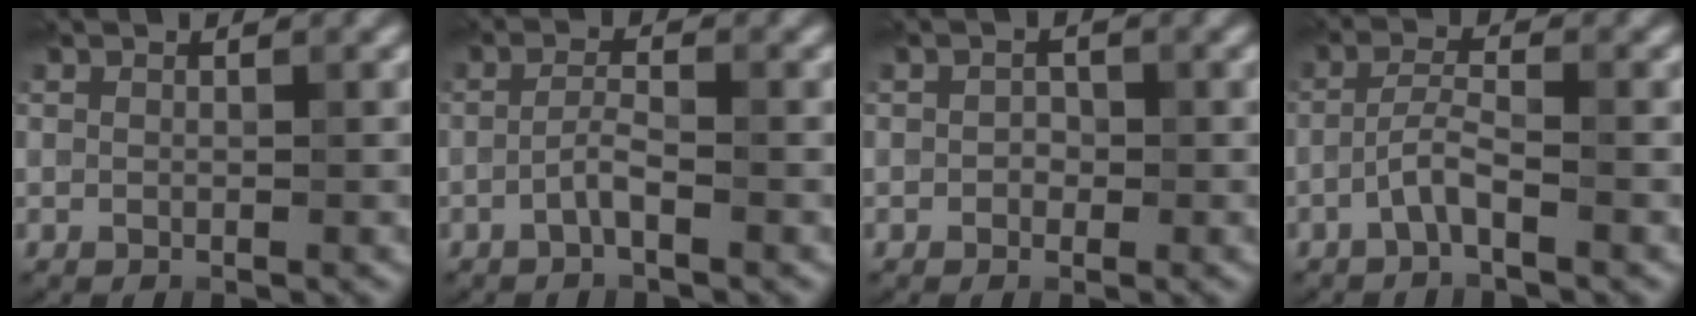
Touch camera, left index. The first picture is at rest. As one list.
[{"total": 1.8, "force": [-1.0, 0.3, 1.5], "torque": [-0.031, 0.007, -0.024]}, {"total": 1.0, "force": [-0.2, 0.9, 0.4], "torque": [-0.004, -0.003, -0.006]}, {"total": 2.4, "force": [-1.4, 0.4, 2.0], "torque": [-0.041, 0.010, -0.033]}]